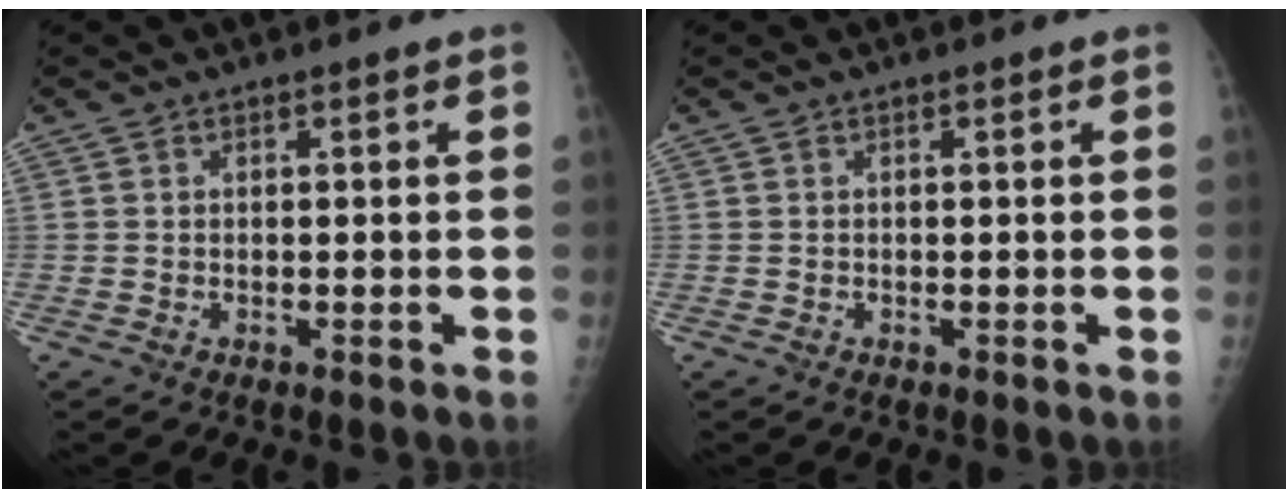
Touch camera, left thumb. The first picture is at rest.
{"total": 0.0}